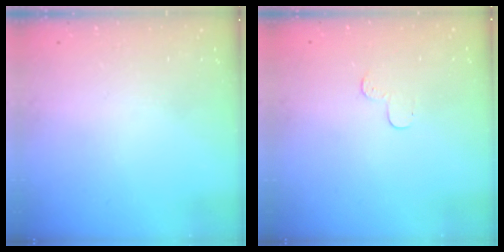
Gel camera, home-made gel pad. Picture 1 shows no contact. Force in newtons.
{"total": 3.2, "press": 3.2, "slide": 0.3}